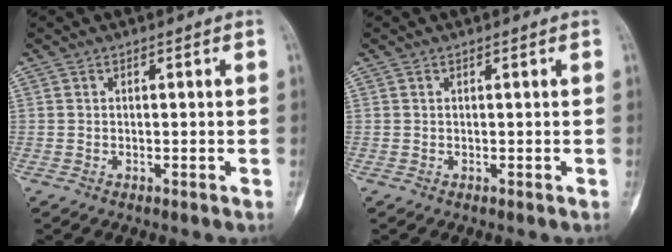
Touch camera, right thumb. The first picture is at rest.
{"total": 0.0}